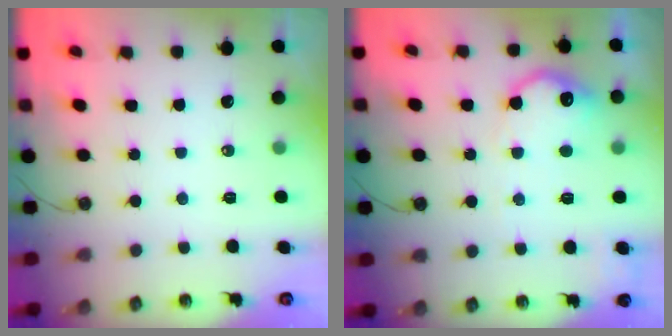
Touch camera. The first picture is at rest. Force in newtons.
{"total": 13.7, "press": 13.7, "slide": 0.9}